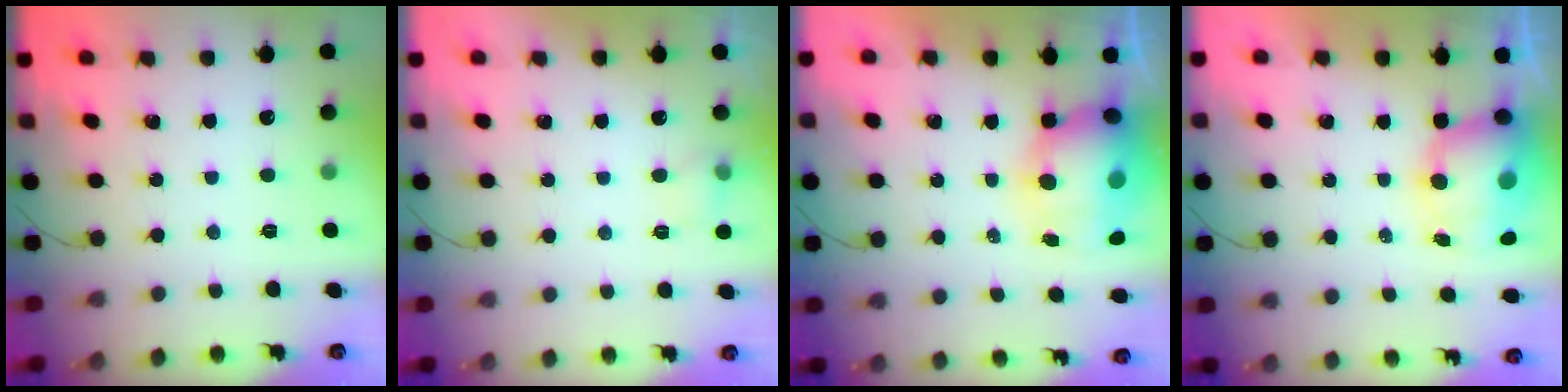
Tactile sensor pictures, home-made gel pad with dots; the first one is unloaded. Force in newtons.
{"total": 4.7, "press": 4.6, "slide": 0.9}
{"total": 14.3, "press": 13.9, "slide": 3.2}
{"total": 10.9, "press": 10.5, "slide": 2.9}